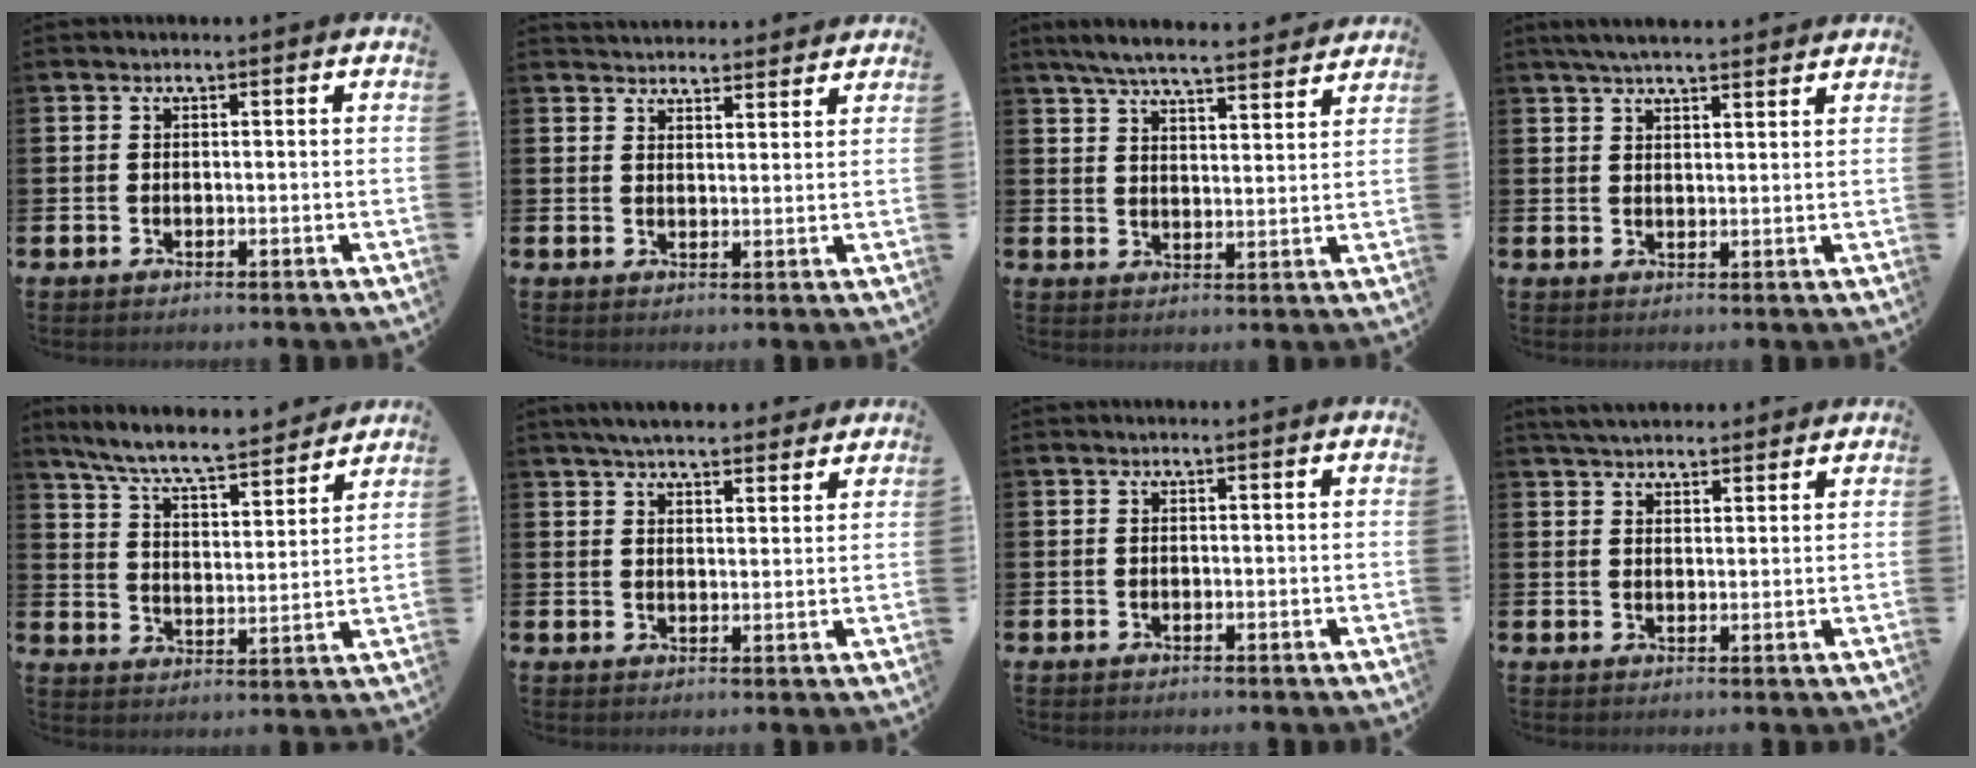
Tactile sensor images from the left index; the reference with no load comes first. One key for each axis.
{"total": 3.4, "fx": 3.4, "fy": 0.8, "fz": -0.1, "tx": -0.003, "ty": -0.015, "tz": 0.062}
{"total": 6.5, "fx": 6.2, "fy": 0.6, "fz": 1.8, "tx": -0.046, "ty": -0.037, "tz": 0.108}
{"total": 4.3, "fx": 4.0, "fy": 0.4, "fz": 1.3, "tx": -0.035, "ty": -0.009, "tz": 0.074}
{"total": 7.9, "fx": 7.4, "fy": 0.8, "fz": 2.7, "tx": -0.082, "ty": -0.055, "tz": 0.126}
{"total": 5.0, "fx": 4.7, "fy": 0.9, "fz": 1.2, "tx": -0.031, "ty": -0.014, "tz": 0.086}
{"total": 0.0}
{"total": 4.0, "fx": 3.9, "fy": 0.9, "fz": 0.7, "tx": -0.020, "ty": -0.013, "tz": 0.072}